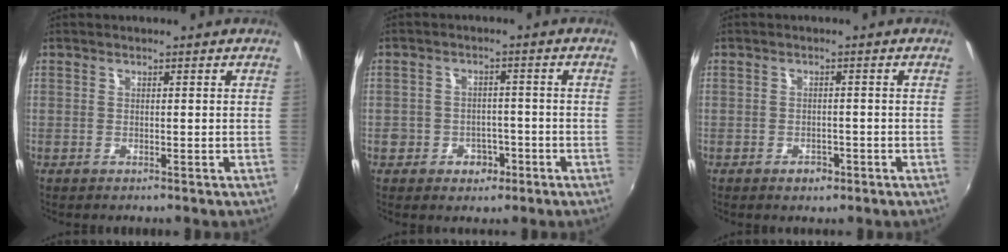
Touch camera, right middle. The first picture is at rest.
{"total": 5.1, "force": [-2.5, 4.2, 1.5], "torque": [-0.038, 0.008, -0.030]}
{"total": 2.4, "force": [-1.4, 1.5, 1.1], "torque": [-0.020, 0.000, -0.019]}